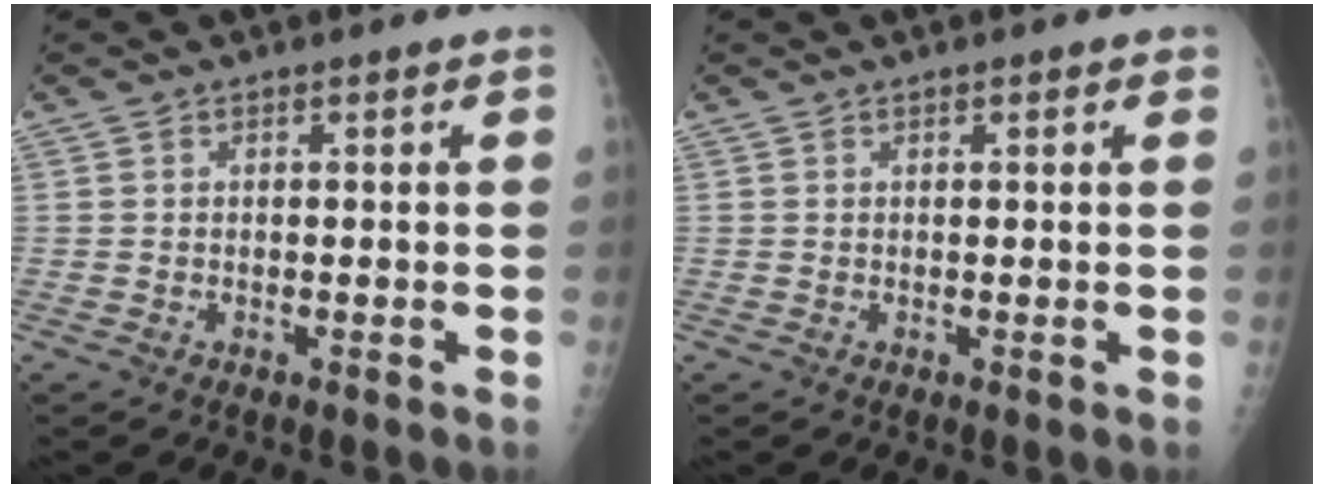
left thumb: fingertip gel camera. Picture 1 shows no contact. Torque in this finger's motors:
{"motor_torque": [-0.24, -0.08, -0.52, 0.01, 0.04]}